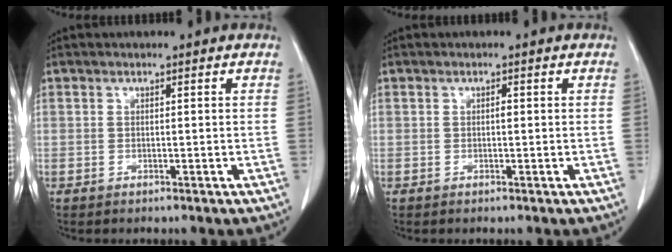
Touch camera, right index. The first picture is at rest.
{"total": 0.5, "force": [0.0, 0.2, 0.5], "torque": [-0.009, 0.002, 0.000]}